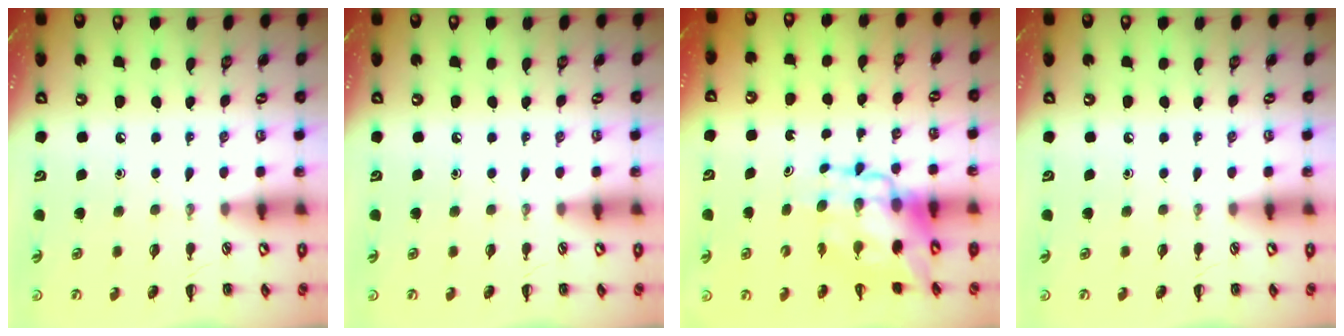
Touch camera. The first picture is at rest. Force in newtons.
{"total": 0.0}
{"total": 11.0, "press": 10.6, "slide": 3.0}
{"total": 0.0}